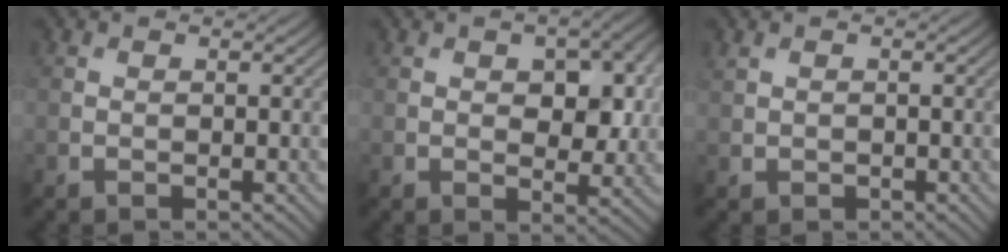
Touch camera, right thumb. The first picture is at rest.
{"total": 6.7, "force": [1.1, 3.8, 5.4], "torque": [-0.078, -0.003, 0.020]}
{"total": 1.0, "force": [0.4, 0.8, 0.4], "torque": [-0.012, -0.001, 0.012]}